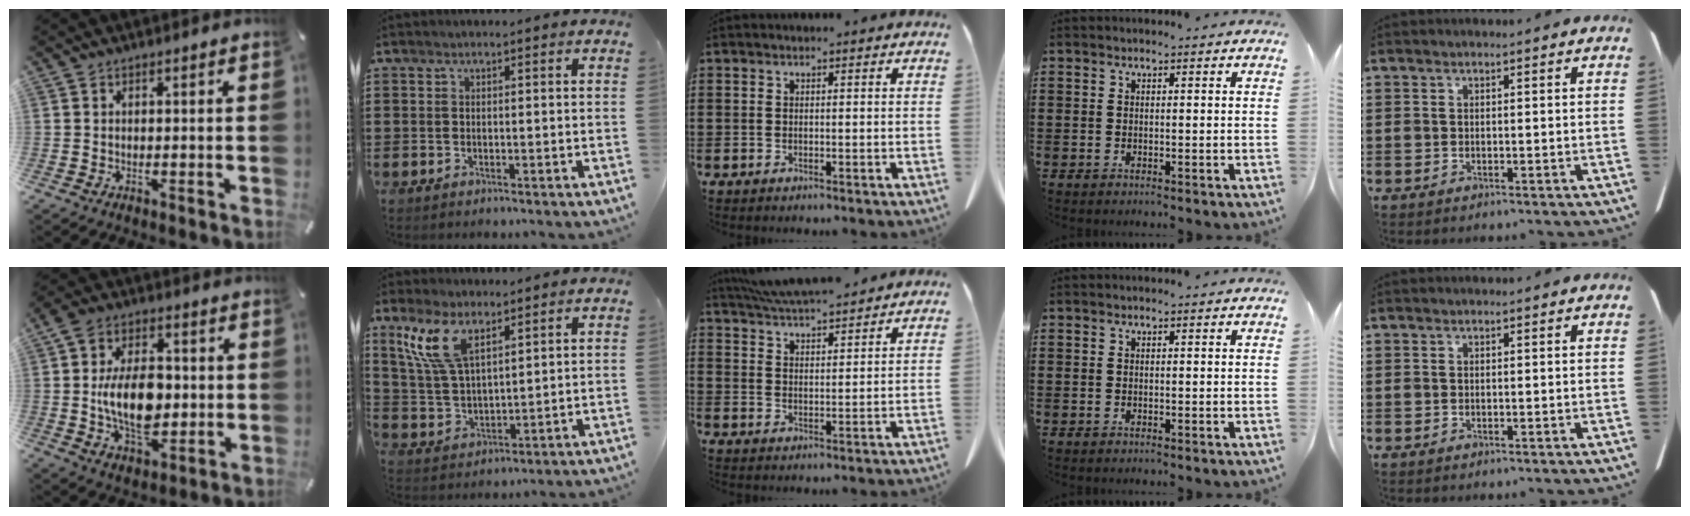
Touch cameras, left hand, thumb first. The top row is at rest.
{"thumb": {"total": 13.7, "force": [-0.5, 8.8, 10.5], "torque": [-0.199, -0.001, -0.007]}, "index": {"total": 9.6, "force": [5.7, 3.8, 6.7], "torque": [-0.159, -0.006, 0.103]}, "middle": {"total": 5.8, "force": [5.5, 0.4, 1.8], "torque": [-0.054, -0.020, 0.100]}}